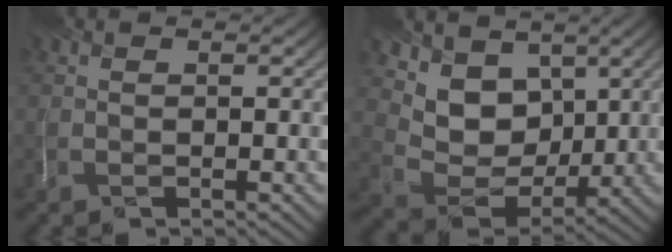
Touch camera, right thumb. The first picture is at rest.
{"total": 8.5, "force": [4.9, 6.0, 3.4], "torque": [-0.091, -0.022, 0.096]}